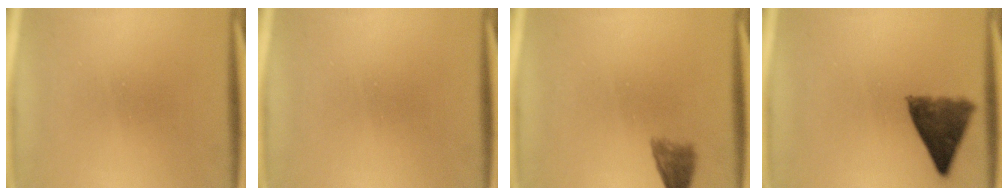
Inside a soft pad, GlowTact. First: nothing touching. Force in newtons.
{"total": 0.0}
{"total": 3.0}
{"total": 8.1}